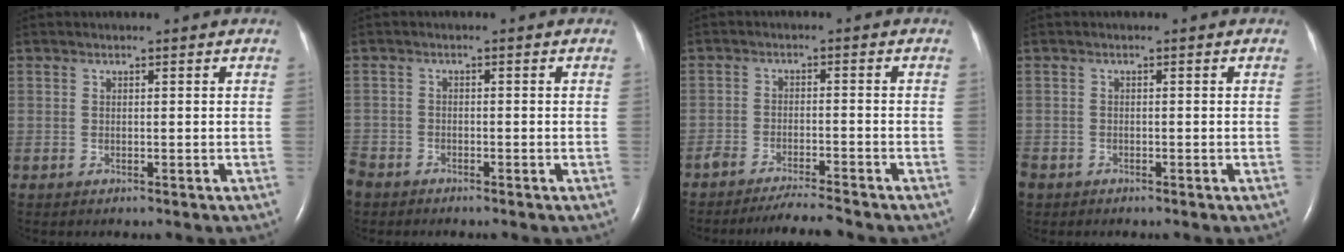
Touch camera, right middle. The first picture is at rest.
{"total": 4.4, "force": [-3.6, 2.4, 0.9], "torque": [-0.021, -0.004, -0.074]}
{"total": 5.7, "force": [-5.3, -0.1, 2.1], "torque": [-0.033, -0.016, -0.089]}
{"total": 3.0, "force": [-2.1, 1.9, 0.9], "torque": [-0.022, -0.003, -0.042]}